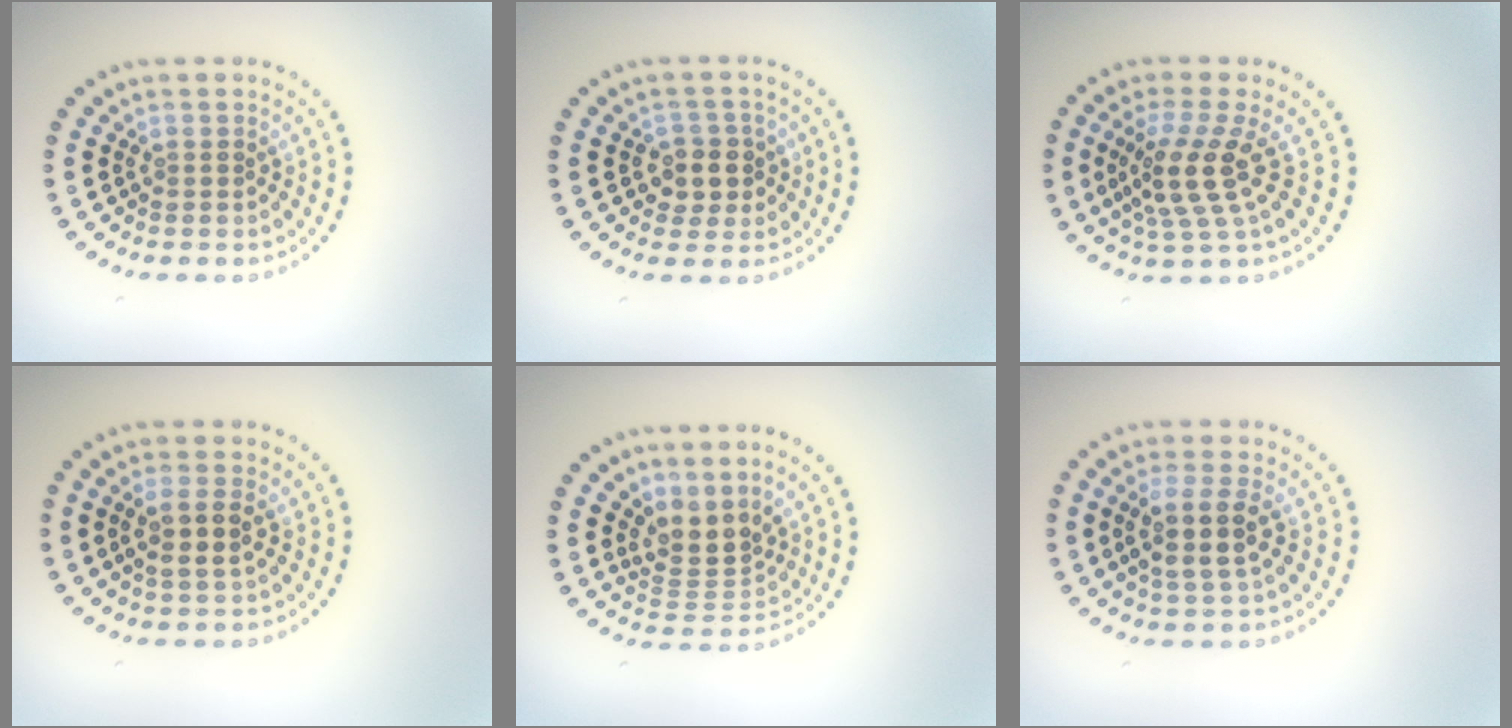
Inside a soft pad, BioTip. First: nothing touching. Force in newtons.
{"total": 2.5, "press": 2.3, "slide": 0.9}
{"total": 4.3, "press": 3.1, "slide": 2.9}
{"total": 2.5, "press": 2.2, "slide": 1.0}
{"total": 3.2, "press": 2.3, "slide": 2.2}
{"total": 3.5, "press": 3.2, "slide": 1.6}